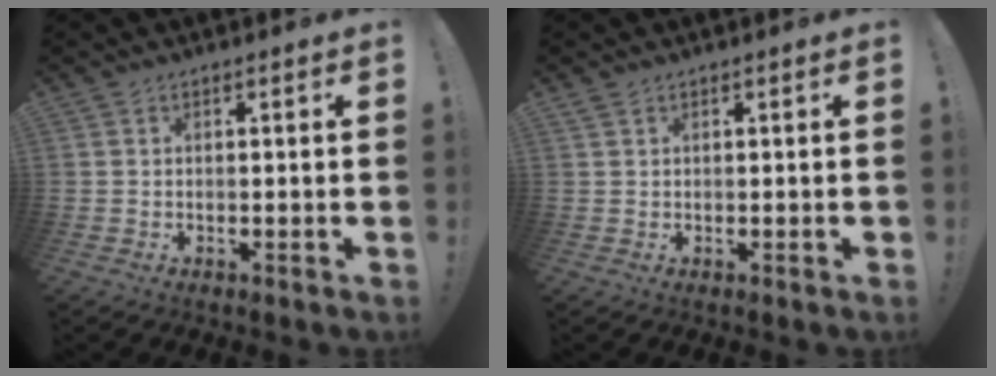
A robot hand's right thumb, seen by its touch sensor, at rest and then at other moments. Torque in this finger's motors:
{"motor_torque": [0.02, 0.02, 0.10, 0.11, 0.08]}